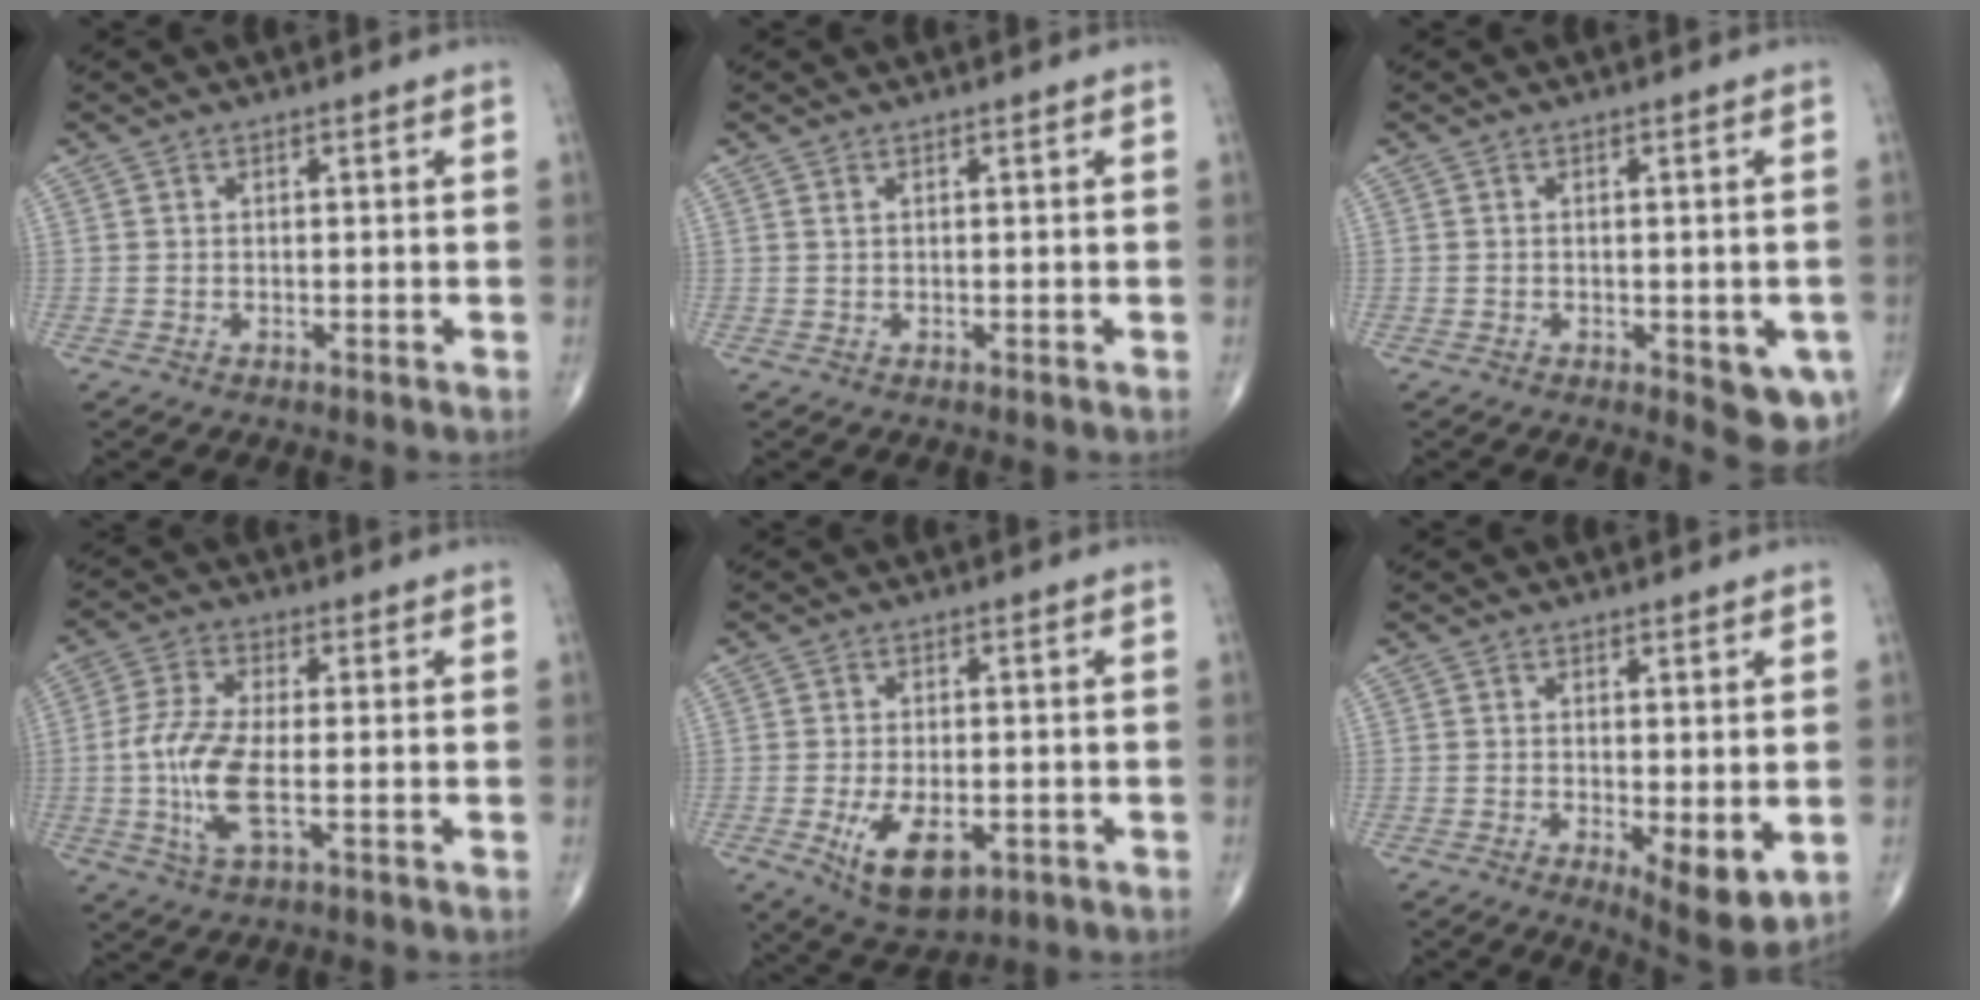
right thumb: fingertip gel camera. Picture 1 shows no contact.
{"total": 0.0}
{"total": 6.6, "force": [-2.0, 2.6, 5.7], "torque": [-0.051, -0.010, -0.018]}
{"total": 9.8, "force": [-1.7, 3.2, 9.1], "torque": [-0.212, 0.000, -0.036]}
{"total": 9.1, "force": [-2.9, 4.7, 7.3], "torque": [-0.119, -0.005, -0.036]}
{"total": 7.1, "force": [-1.2, 2.3, 6.6], "torque": [-0.093, -0.023, -0.013]}